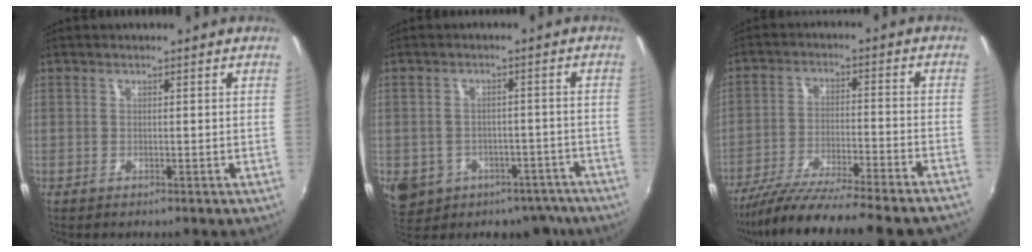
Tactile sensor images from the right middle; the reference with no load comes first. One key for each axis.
{"total": 16.2, "fx": -9.6, "fy": 11.2, "fz": 6.7, "tx": -0.154, "ty": 0.010, "tz": -0.100}
{"total": 22.6, "fx": -20.2, "fy": -0.6, "fz": 10.2, "tx": -0.184, "ty": -0.068, "tz": -0.307}